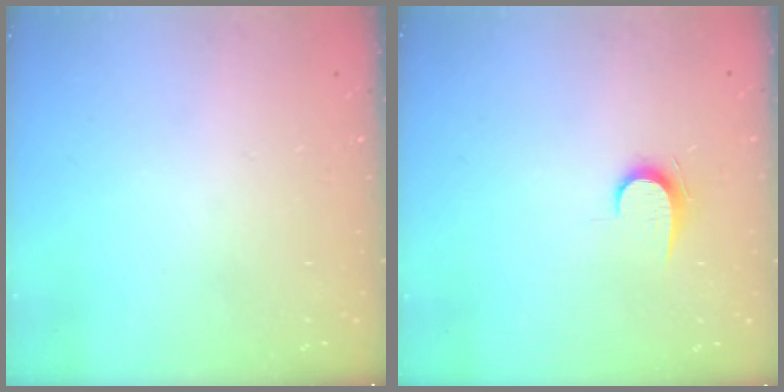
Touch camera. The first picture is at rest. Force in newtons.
{"total": 6.2, "press": 6.2, "slide": 0.7}